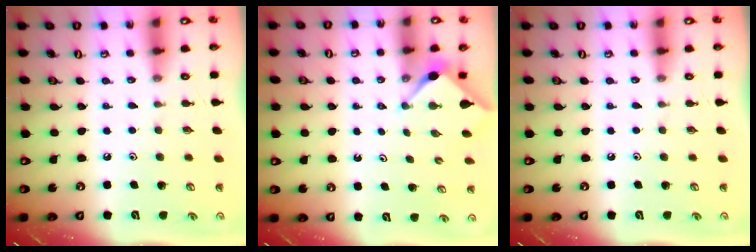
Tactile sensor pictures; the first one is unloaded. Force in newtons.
{"total": 3.0, "press": 3.0, "slide": 0.3}
{"total": 0.0}